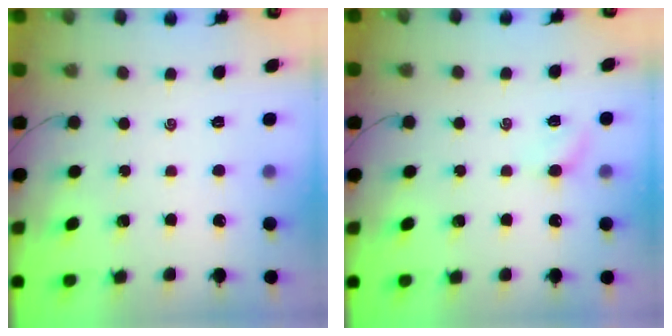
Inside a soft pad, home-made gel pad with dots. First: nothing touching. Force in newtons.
{"total": 3.2, "press": 3.0, "slide": 1.1}